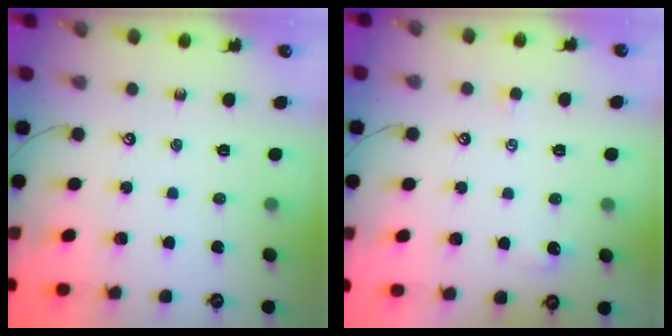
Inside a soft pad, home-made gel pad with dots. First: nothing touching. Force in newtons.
{"total": 1.0, "press": 1.0, "slide": 0.3}